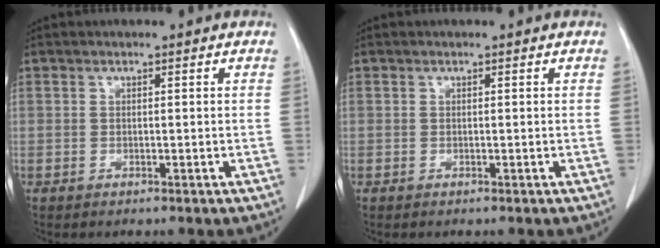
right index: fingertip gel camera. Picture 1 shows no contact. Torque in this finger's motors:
{"motor_torque": [0.00, 0.00, 0.00, 0.00]}